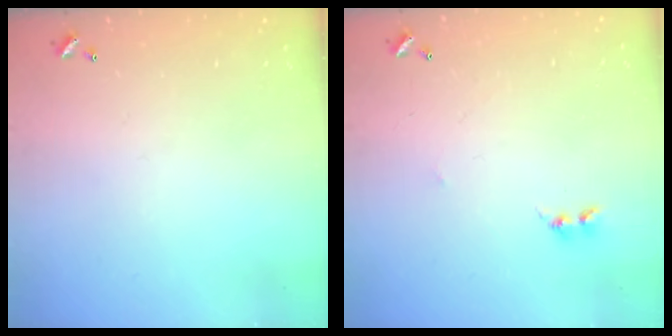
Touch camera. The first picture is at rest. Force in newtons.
{"total": 2.8, "press": 2.7, "slide": 0.4}